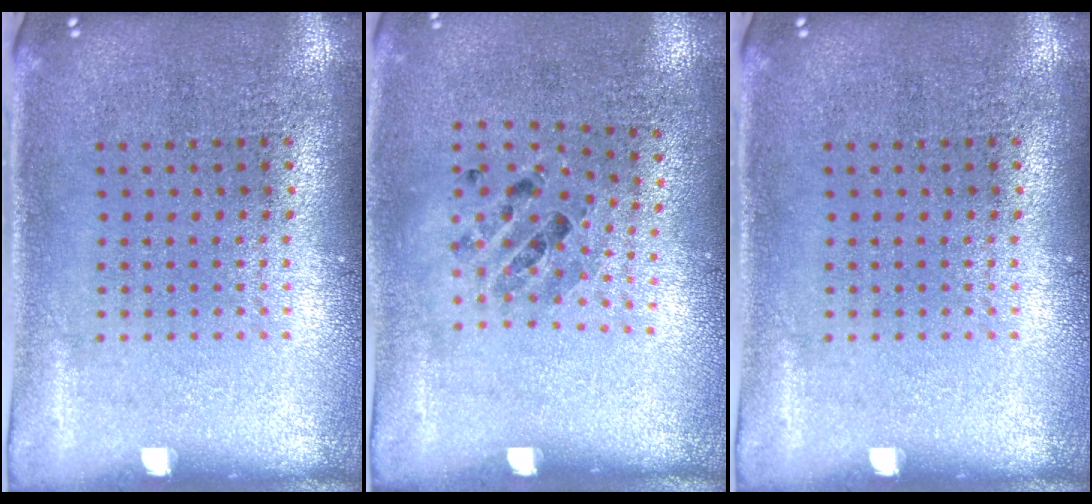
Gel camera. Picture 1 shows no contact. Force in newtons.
{"total": 0.8, "press": 0.7, "slide": 0.4}
{"total": 0.0}